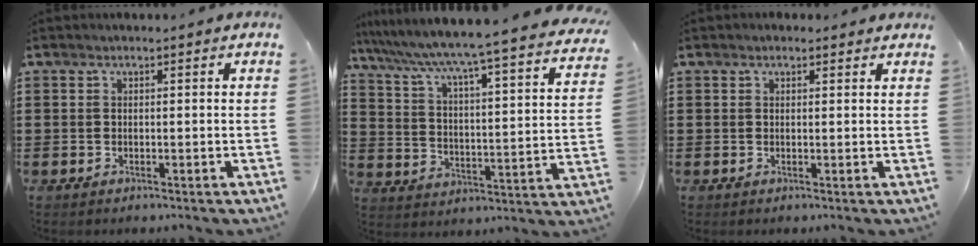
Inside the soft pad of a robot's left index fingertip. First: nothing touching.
{"total": 4.6, "force": [3.8, -1.0, 2.4], "torque": [-0.067, -0.052, 0.048]}
{"total": 1.0, "force": [0.8, 0.4, 0.2], "torque": [-0.006, 0.004, 0.016]}